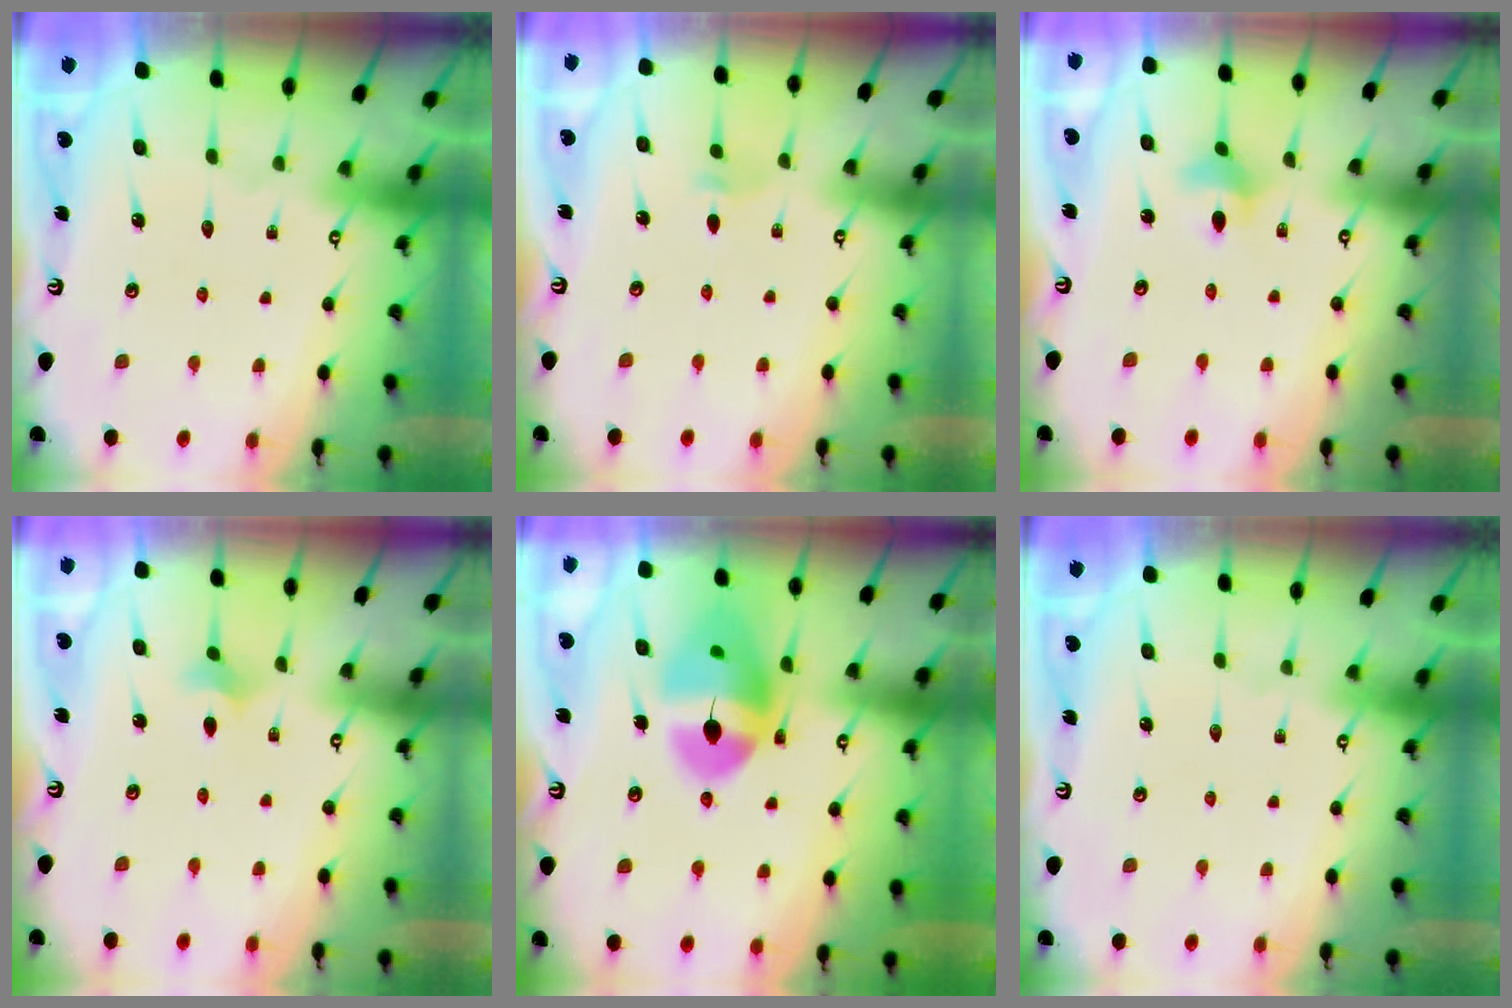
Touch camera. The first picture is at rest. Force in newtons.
{"total": 2.8, "press": 2.7, "slide": 0.6}
{"total": 4.2, "press": 4.1, "slide": 0.6}
{"total": 1.9, "press": 1.8, "slide": 0.5}
{"total": 16.0, "press": 15.8, "slide": 2.3}
{"total": 0.0}